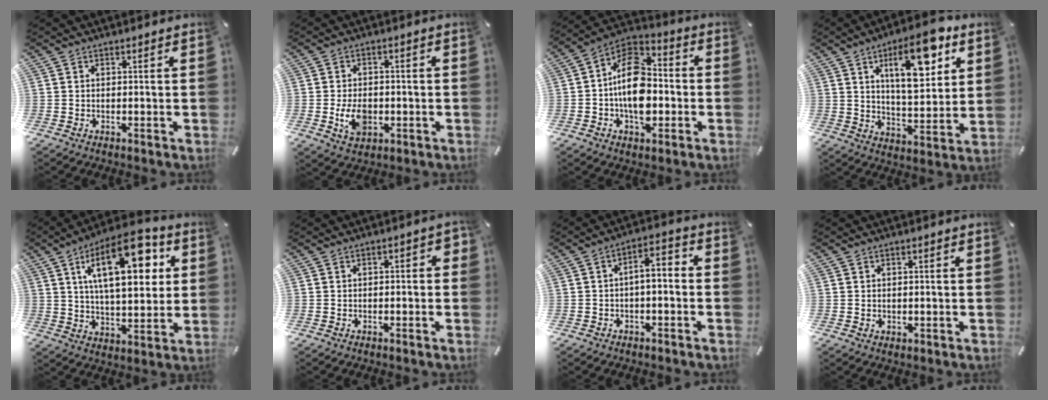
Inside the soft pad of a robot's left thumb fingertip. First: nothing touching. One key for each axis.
{"total": 7.3, "fx": -1.6, "fy": 5.1, "fz": 5.0, "tx": -0.109, "ty": -0.002, "tz": -0.031}
{"total": 14.6, "fx": -2.7, "fy": 9.8, "fz": 10.5, "tx": -0.198, "ty": 0.010, "tz": -0.050}
{"total": 16.4, "fx": 7.8, "fy": 7.2, "fz": 12.6, "tx": -0.181, "ty": -0.025, "tz": 0.124}
{"total": 20.6, "fx": 7.8, "fy": 9.6, "fz": 16.4, "tx": -0.251, "ty": -0.018, "tz": 0.119}
{"total": 2.5, "fx": -1.4, "fy": 1.1, "fz": 1.7, "tx": -0.027, "ty": 0.010, "tz": -0.026}
{"total": 4.8, "fx": -1.5, "fy": 2.2, "fz": 4.0, "tx": -0.065, "ty": 0.009, "tz": -0.034}
{"total": 1.0, "fx": 0.1, "fy": 0.9, "fz": 0.4, "tx": -0.009, "ty": 0.006, "tz": -0.001}